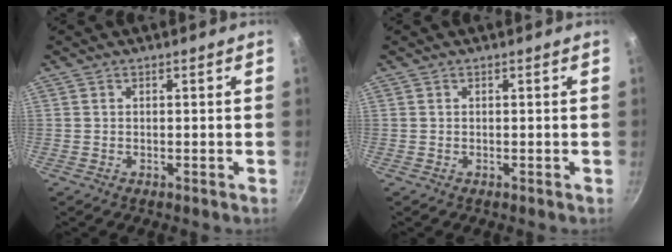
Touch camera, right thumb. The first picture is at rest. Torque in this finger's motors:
{"motor_torque": [-0.01, 0.01, 0.08, -0.06, 0.00]}